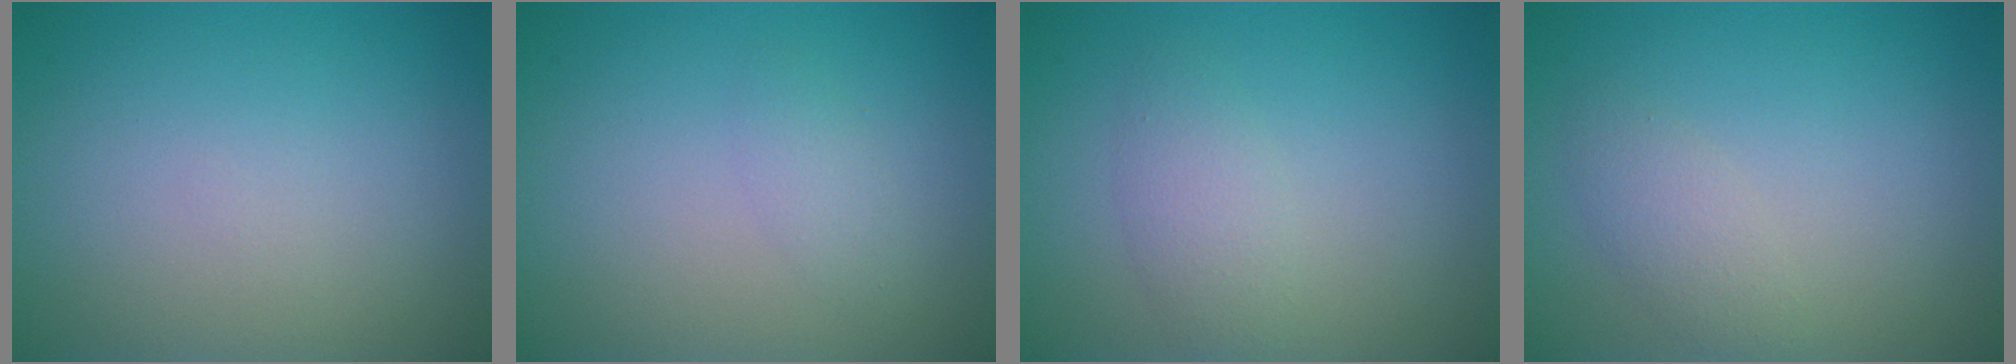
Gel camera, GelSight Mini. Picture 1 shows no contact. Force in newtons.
{"total": 1.0, "press": 1.0, "slide": 0.1}
{"total": 2.1, "press": 2.1, "slide": 0.1}
{"total": 1.8, "press": 1.8, "slide": 0.1}